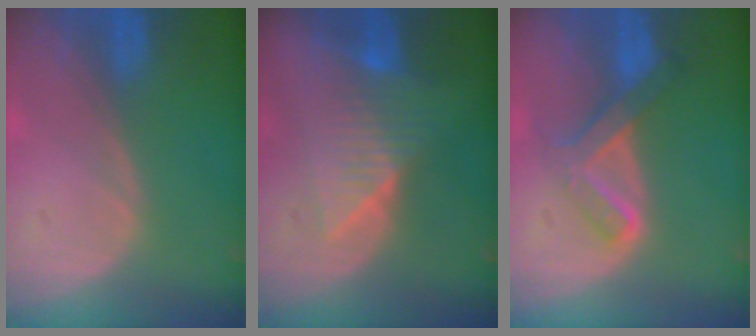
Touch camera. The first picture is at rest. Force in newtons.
{"total": 7.4, "press": 7.2, "slide": 1.6}
{"total": 6.7, "press": 5.7, "slide": 3.5}